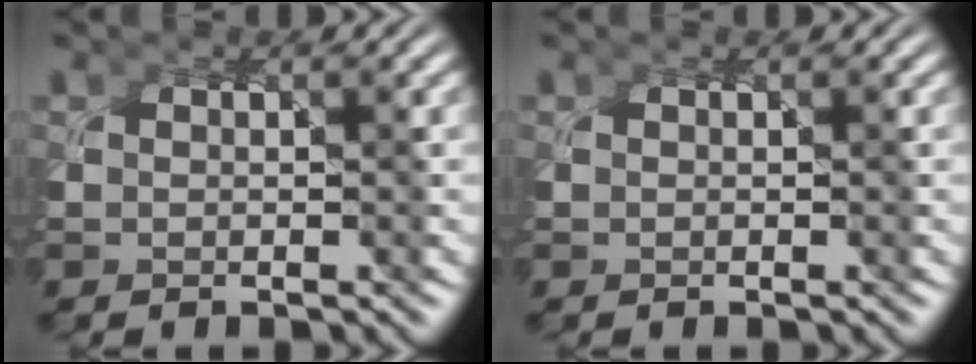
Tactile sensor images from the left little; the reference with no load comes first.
{"total": 0.0}